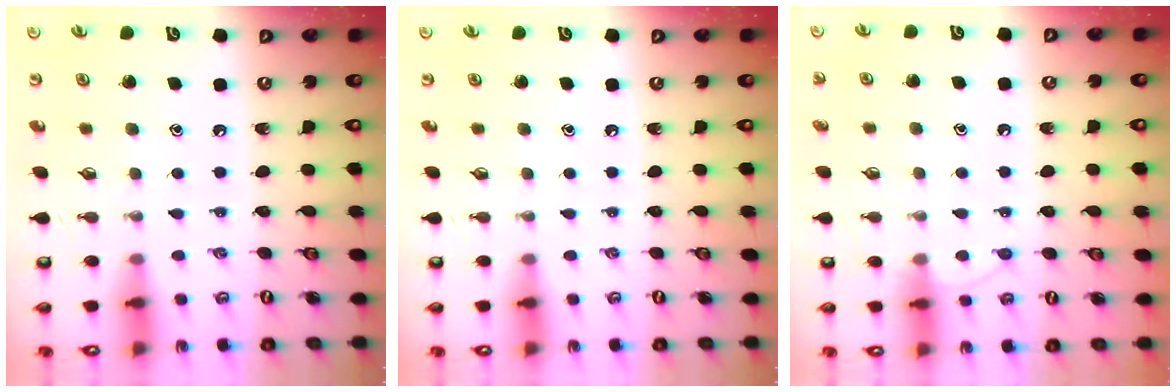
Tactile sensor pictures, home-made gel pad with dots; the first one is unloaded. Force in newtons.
{"total": 0.0}
{"total": 5.8, "press": 5.8, "slide": 0.6}